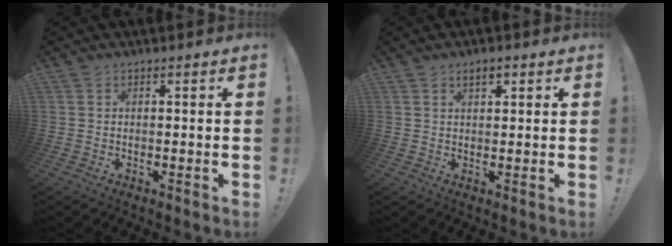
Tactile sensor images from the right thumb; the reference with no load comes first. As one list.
[{"total": 2.5, "force": [1.4, 1.1, 1.8], "torque": [-0.029, 0.000, 0.023]}]